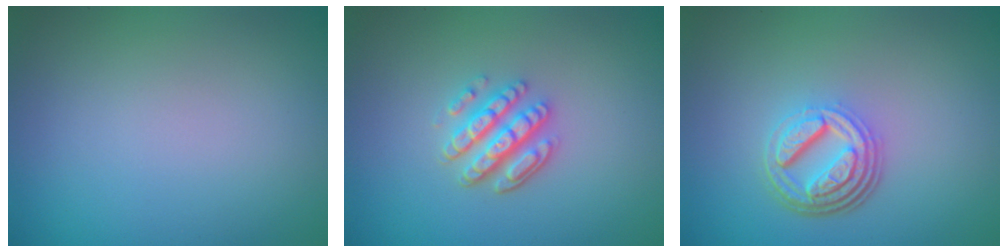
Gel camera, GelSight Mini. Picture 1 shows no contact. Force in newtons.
{"total": 3.5, "press": 3.0, "slide": 1.7}
{"total": 4.9, "press": 3.6, "slide": 3.4}